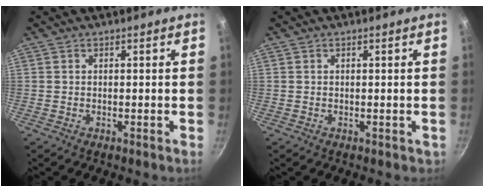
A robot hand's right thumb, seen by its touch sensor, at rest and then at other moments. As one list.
[{"total": 0.7, "force": [0.2, 0.6, 0.3], "torque": [0.002, 0.002, 0.003]}]